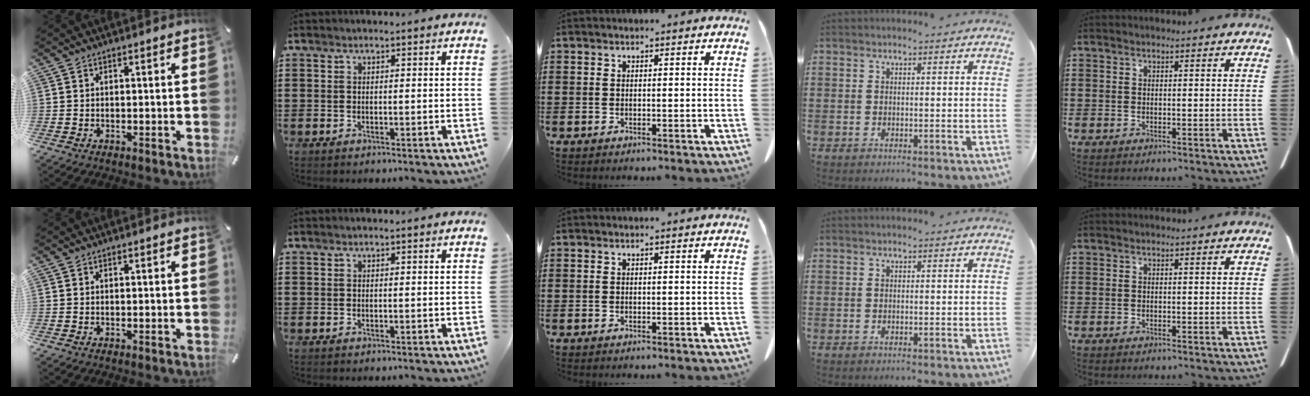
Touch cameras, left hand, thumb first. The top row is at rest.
{}